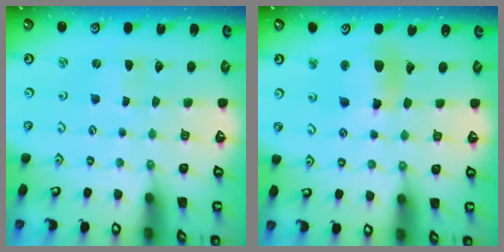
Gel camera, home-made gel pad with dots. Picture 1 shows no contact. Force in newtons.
{"total": 11.5, "press": 11.4, "slide": 1.7}